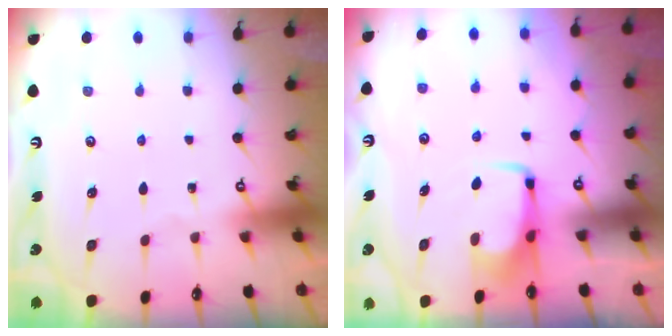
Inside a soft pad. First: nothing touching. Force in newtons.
{"total": 3.9, "press": 3.9, "slide": 0.2}